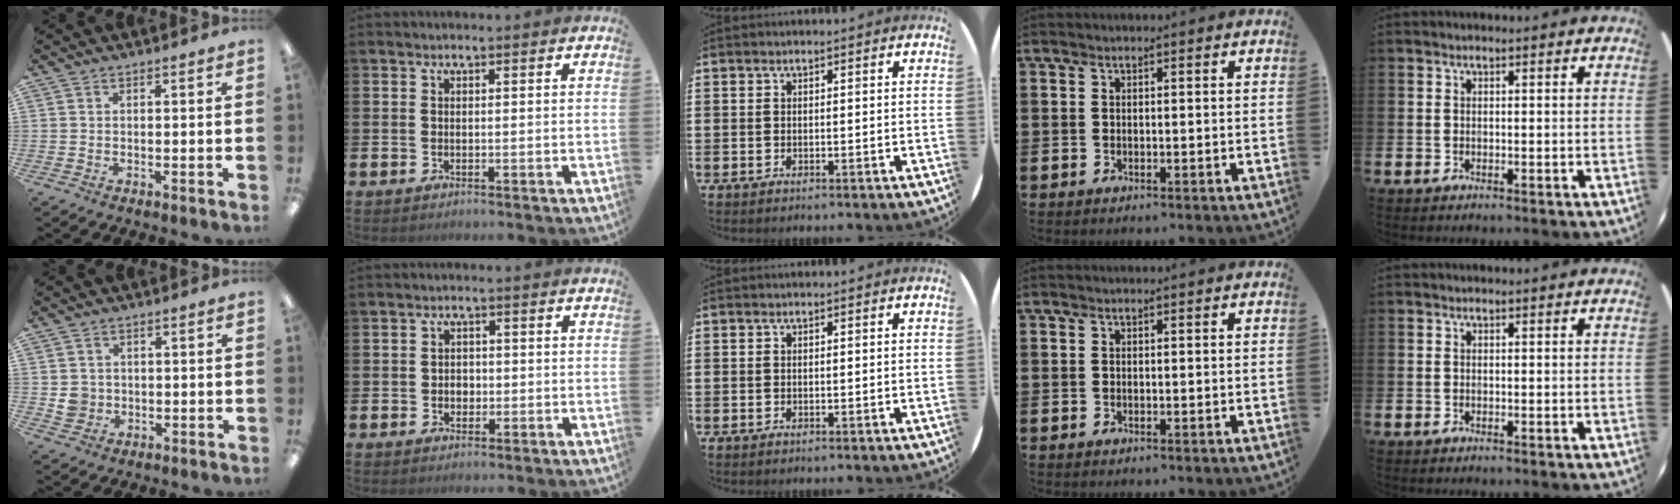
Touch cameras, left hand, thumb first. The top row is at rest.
{"thumb": {"total": 3.8, "force": [0.2, 3.7, 0.8], "torque": [-0.004, 0.002, 0.004]}, "index": {"total": 1.9, "force": [-0.3, 1.6, 0.9], "torque": [-0.012, 0.005, -0.010]}}